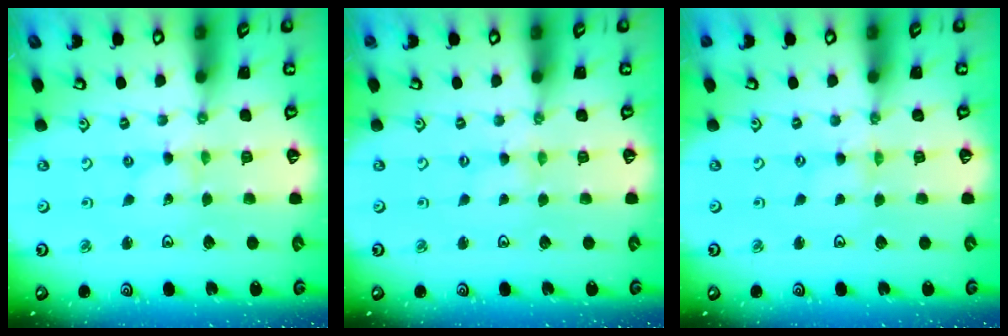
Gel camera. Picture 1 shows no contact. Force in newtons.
{"total": 0.0}
{"total": 0.0}